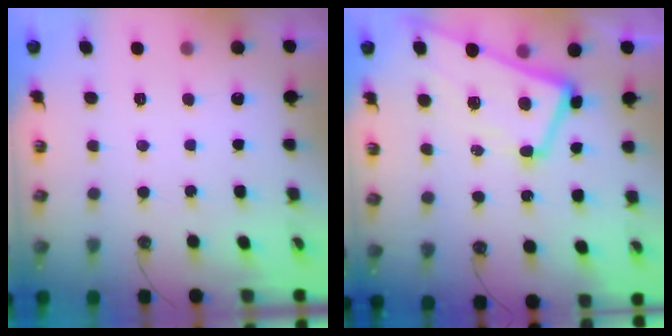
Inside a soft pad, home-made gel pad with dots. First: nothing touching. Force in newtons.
{"total": 1.2, "press": 0.9, "slide": 0.9}